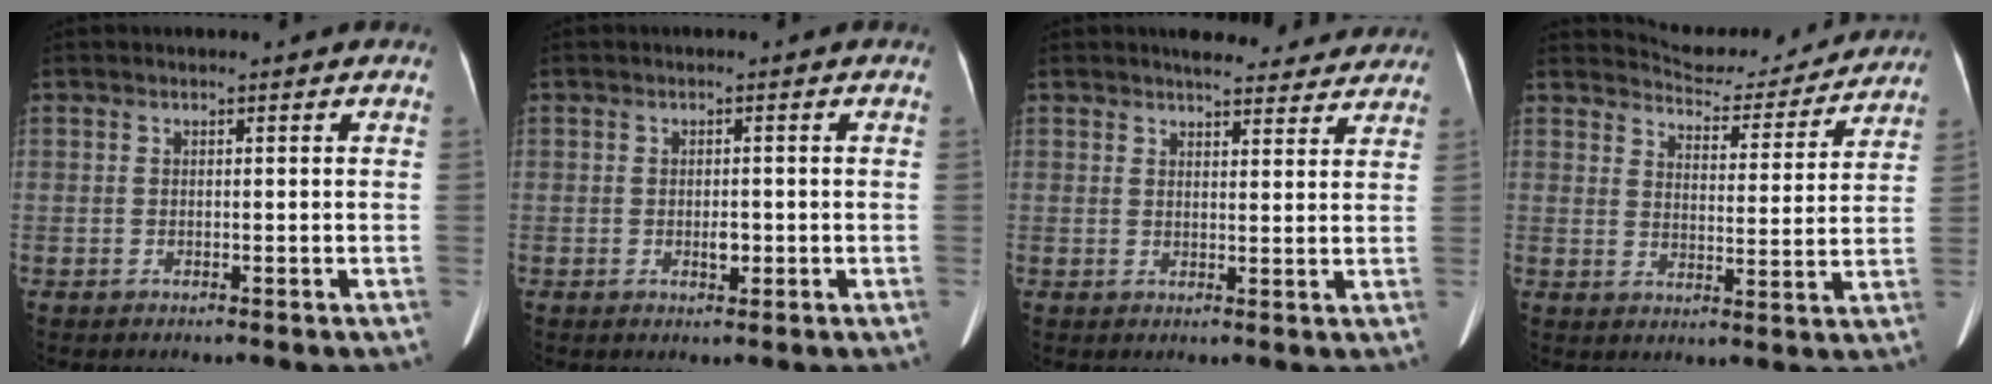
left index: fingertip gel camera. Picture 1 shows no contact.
{"total": 1.8, "force": [-0.5, 0.9, 1.4], "torque": [-0.025, -0.001, -0.006]}
{"total": 9.7, "force": [8.8, 2.8, 2.8], "torque": [-0.020, 0.006, 0.100]}
{"total": 12.1, "force": [11.9, 2.3, 1.2], "torque": [-0.011, -0.009, 0.148]}